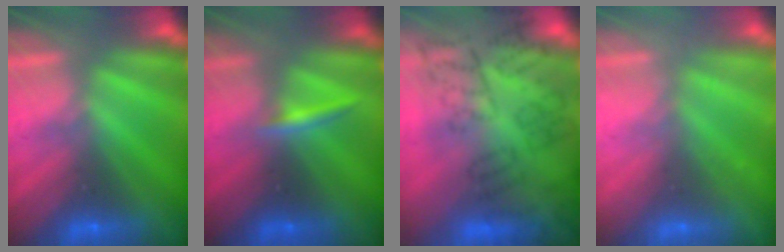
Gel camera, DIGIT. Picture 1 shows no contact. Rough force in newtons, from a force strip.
{"total": 2.3}
{"total": 14.6}
{"total": 2.3}